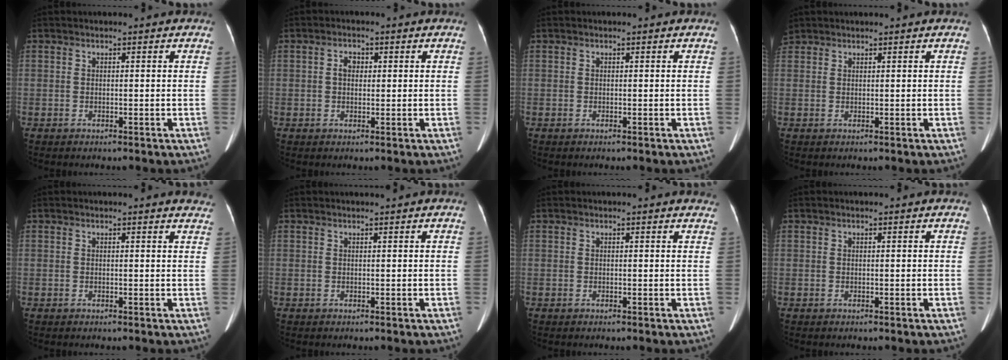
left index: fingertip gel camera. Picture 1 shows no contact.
{"total": 1.9, "force": [0.3, 1.2, 1.4], "torque": [-0.026, 0.009, 0.004]}
{"total": 0.0}
{"total": 1.7, "force": [1.5, 0.7, 0.3], "torque": [-0.018, 0.014, 0.034]}
{"total": 4.1, "force": [3.9, 0.6, 0.9], "torque": [-0.005, -0.012, 0.019]}
{"total": 0.5, "force": [0.5, -0.1, 0.2], "torque": [-0.005, 0.000, 0.012]}
{"total": 3.0, "force": [2.9, 0.5, 0.6], "torque": [-0.008, -0.005, 0.011]}
{"total": 0.0}